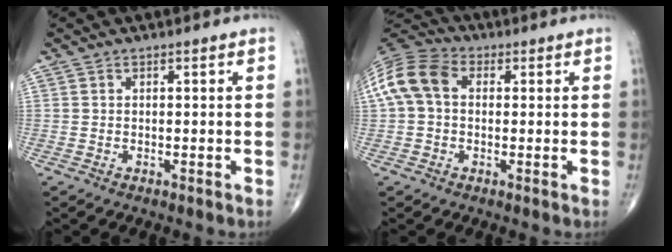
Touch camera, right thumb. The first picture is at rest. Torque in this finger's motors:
{"motor_torque": [-0.52, 0.67, 0.95, 0.14, 0.10]}